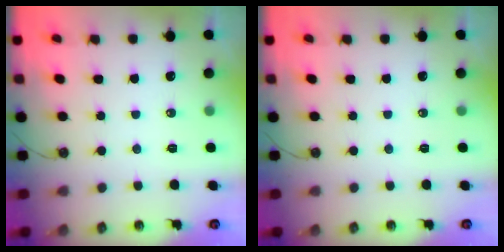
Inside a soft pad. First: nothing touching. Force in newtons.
{"total": 0.0}